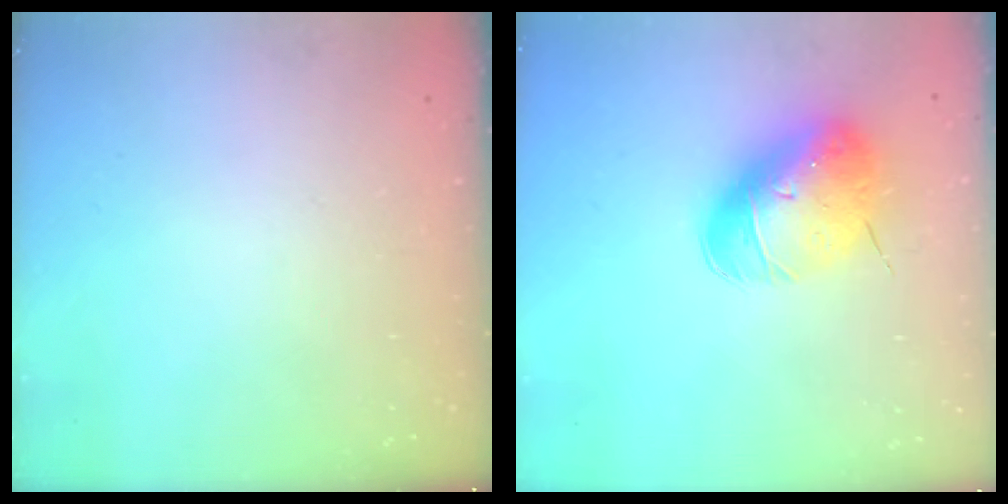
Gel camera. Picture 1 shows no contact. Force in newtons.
{"total": 10.9, "press": 10.7, "slide": 1.9}